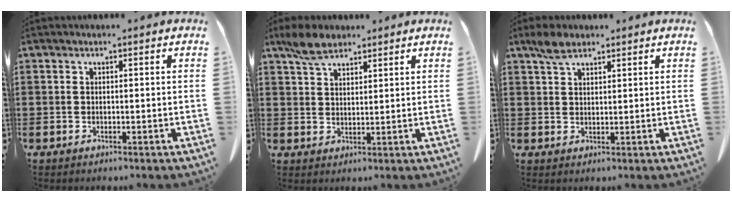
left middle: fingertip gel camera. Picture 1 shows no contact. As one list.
[{"total": 5.0, "force": [3.7, 2.3, 2.3], "torque": [-0.057, 0.002, 0.073]}, {"total": 3.5, "force": [2.5, 1.6, 1.8], "torque": [-0.042, 0.005, 0.048]}]